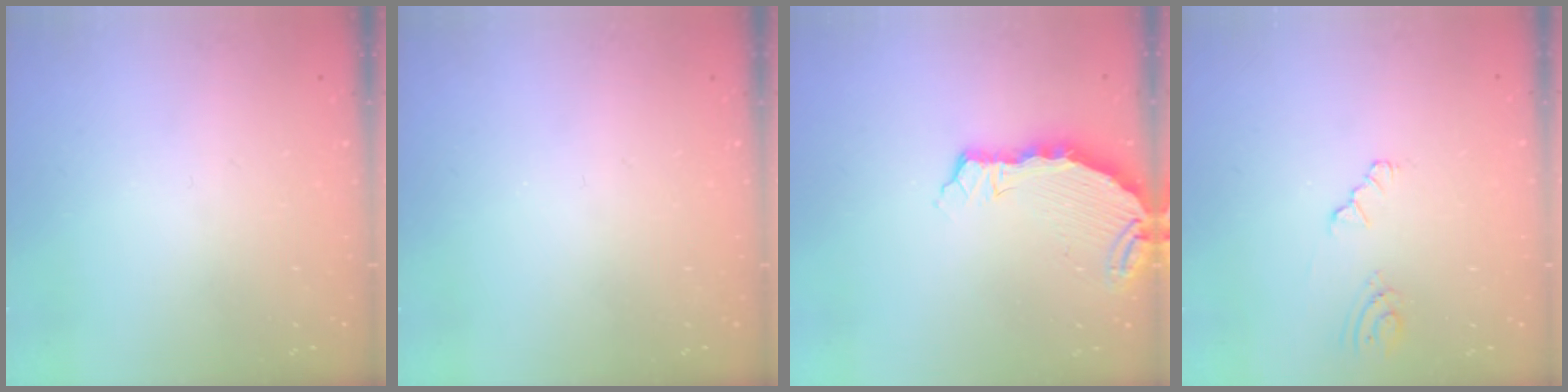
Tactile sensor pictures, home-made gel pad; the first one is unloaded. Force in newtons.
{"total": 0.0}
{"total": 7.5, "press": 5.9, "slide": 4.6}
{"total": 3.7, "press": 3.7, "slide": 0.5}